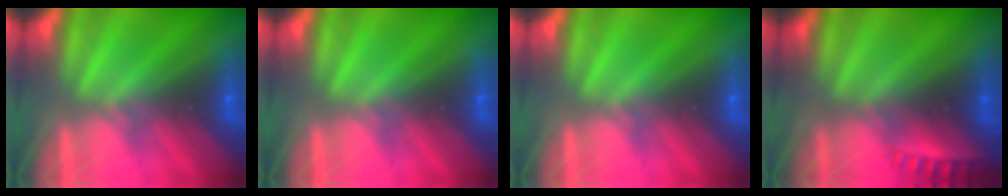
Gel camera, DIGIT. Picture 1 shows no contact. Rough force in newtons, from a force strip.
{"total": 0.0}
{"total": 0.0}
{"total": 2.1}